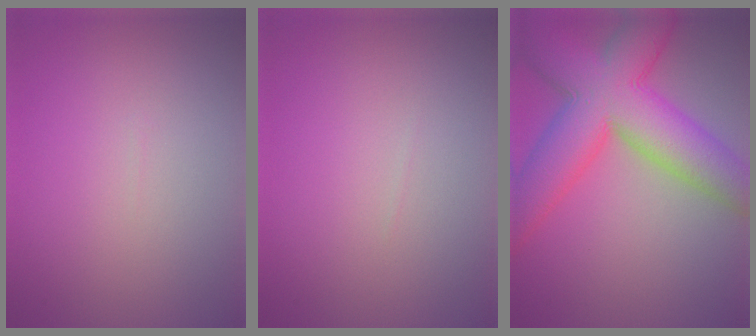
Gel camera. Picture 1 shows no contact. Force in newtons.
{"total": 0.0}
{"total": 12.1, "press": 12.1, "slide": 0.4}